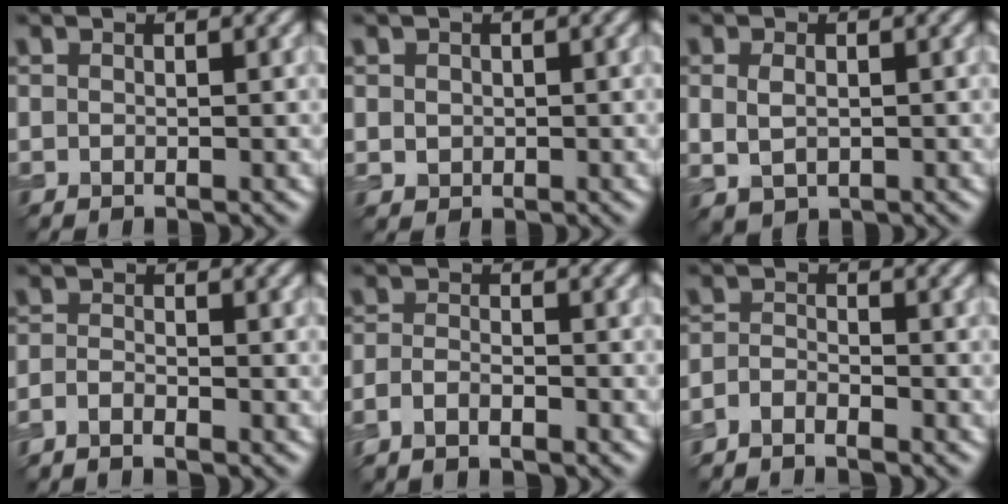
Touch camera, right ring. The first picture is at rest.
{"total": 0.8, "force": [0.2, 0.8, 0.0], "torque": [0.006, -0.004, 0.004]}
{"total": 2.0, "force": [0.4, 1.4, 1.4], "torque": [-0.034, -0.005, 0.015]}
{"total": 1.5, "force": [-1.5, 0.1, 0.4], "torque": [-0.010, -0.003, -0.035]}
{"total": 2.1, "force": [-1.7, 0.6, 1.0], "torque": [-0.022, -0.002, -0.038]}
{"total": 2.0, "force": [-2.0, 0.3, 0.3], "torque": [-0.007, -0.003, -0.046]}